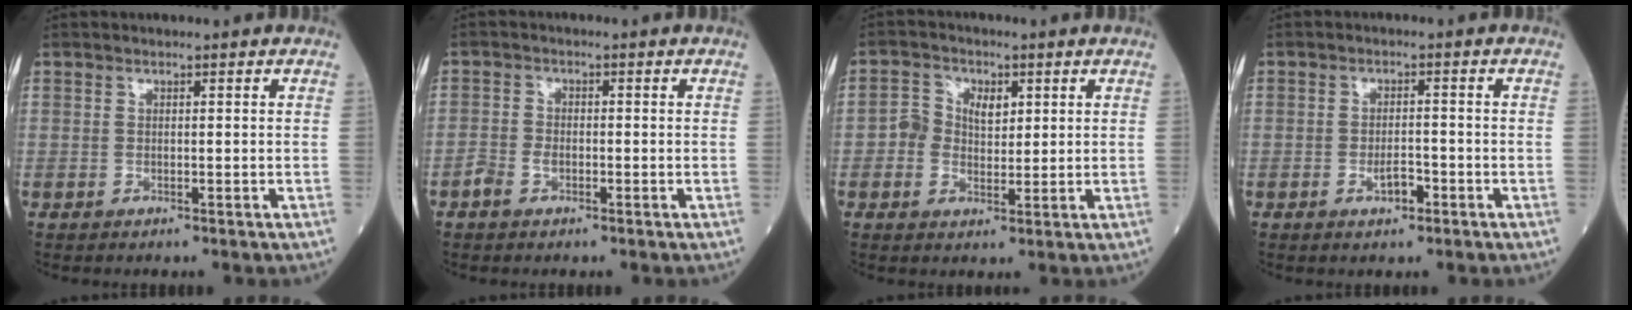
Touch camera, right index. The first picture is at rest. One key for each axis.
{"total": 2.5, "fx": -1.3, "fy": 1.5, "fz": 1.5, "tx": -0.032, "ty": 0.008, "tz": -0.023}
{"total": 4.6, "fx": 0.8, "fy": 3.8, "fz": 2.5, "tx": -0.034, "ty": 0.018, "tz": 0.013}
{"total": 2.7, "fx": -1.3, "fy": 1.1, "fz": 2.1, "tx": -0.033, "ty": 0.004, "tz": -0.023}